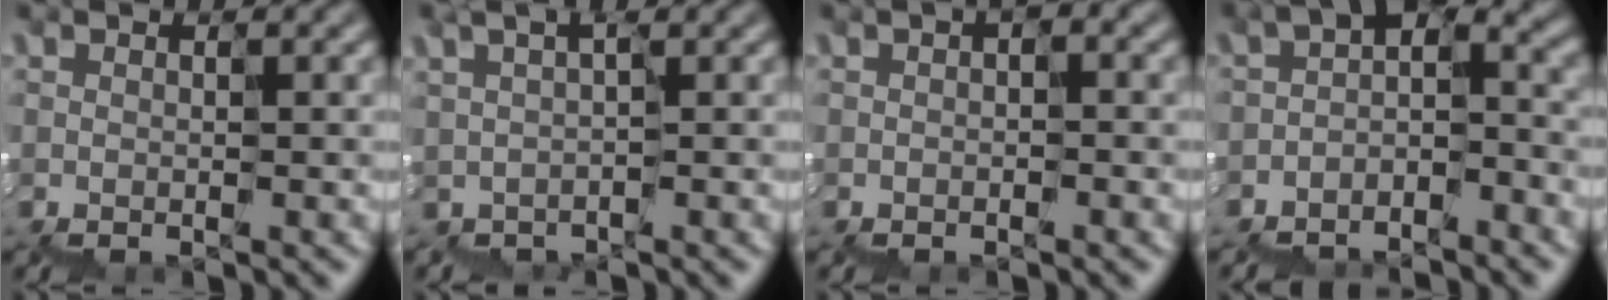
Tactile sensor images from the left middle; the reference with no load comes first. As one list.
[{"total": 1.0, "force": [0.1, 0.2, 0.9], "torque": [-0.016, 0.006, -0.001]}, {"total": 1.2, "force": [-0.1, 0.4, 1.1], "torque": [-0.016, 0.002, 0.001]}, {"total": 4.2, "force": [-2.9, 1.8, 2.5], "torque": [-0.055, 0.010, -0.055]}]